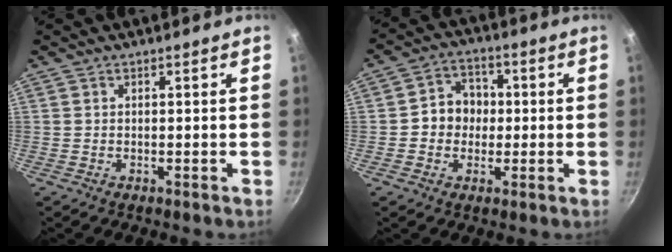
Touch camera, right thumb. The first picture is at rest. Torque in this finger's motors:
{"motor_torque": [-0.43, 0.43, 0.57, -0.70, 0.10]}